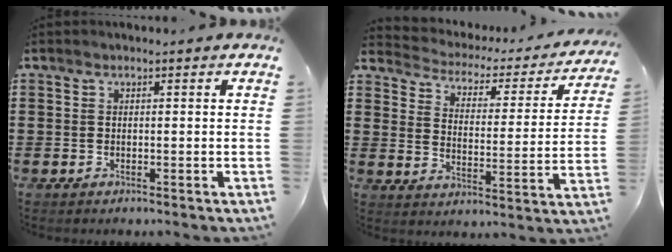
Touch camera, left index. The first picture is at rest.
{"total": 2.2, "force": [1.9, 0.9, 0.4], "torque": [-0.025, -0.020, 0.022]}